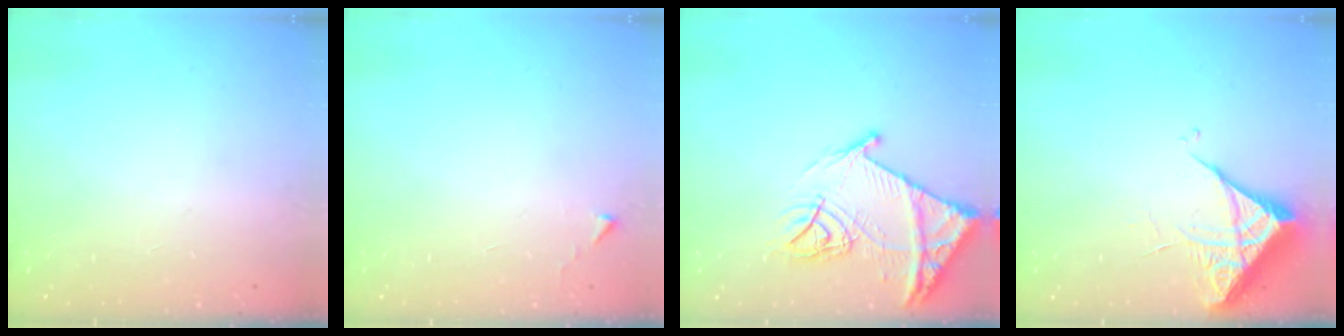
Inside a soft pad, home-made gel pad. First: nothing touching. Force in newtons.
{"total": 2.7, "press": 2.6, "slide": 0.4}
{"total": 15.9, "press": 15.8, "slide": 1.6}
{"total": 5.8, "press": 5.8, "slide": 0.2}